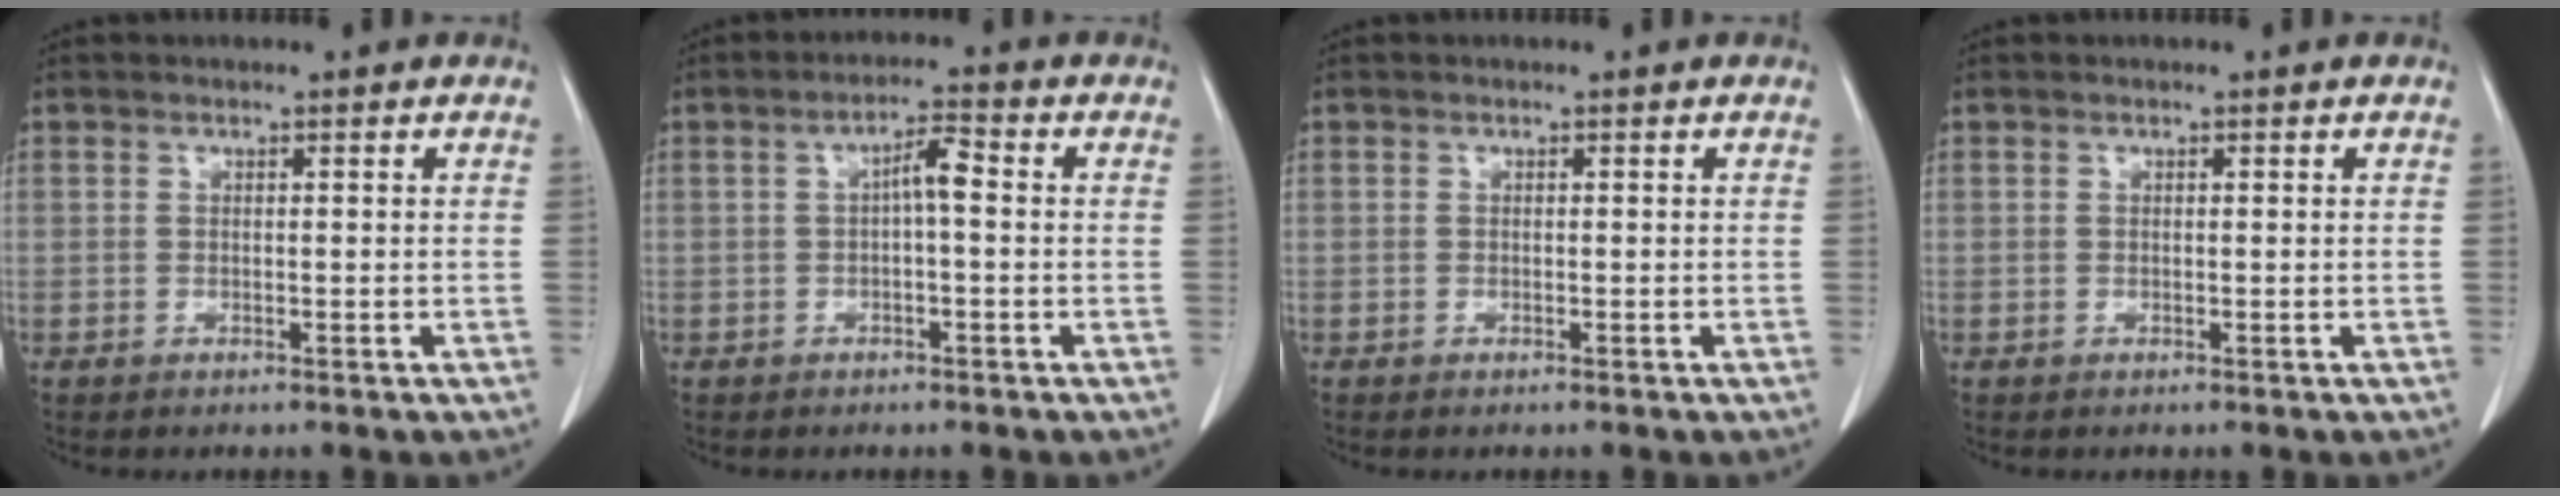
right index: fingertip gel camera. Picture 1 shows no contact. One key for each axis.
{"total": 3.6, "fx": 0.1, "fy": 0.7, "fz": 3.5, "tx": -0.059, "ty": 0.012, "tz": 0.000}
{"total": 0.0}
{"total": 0.0}